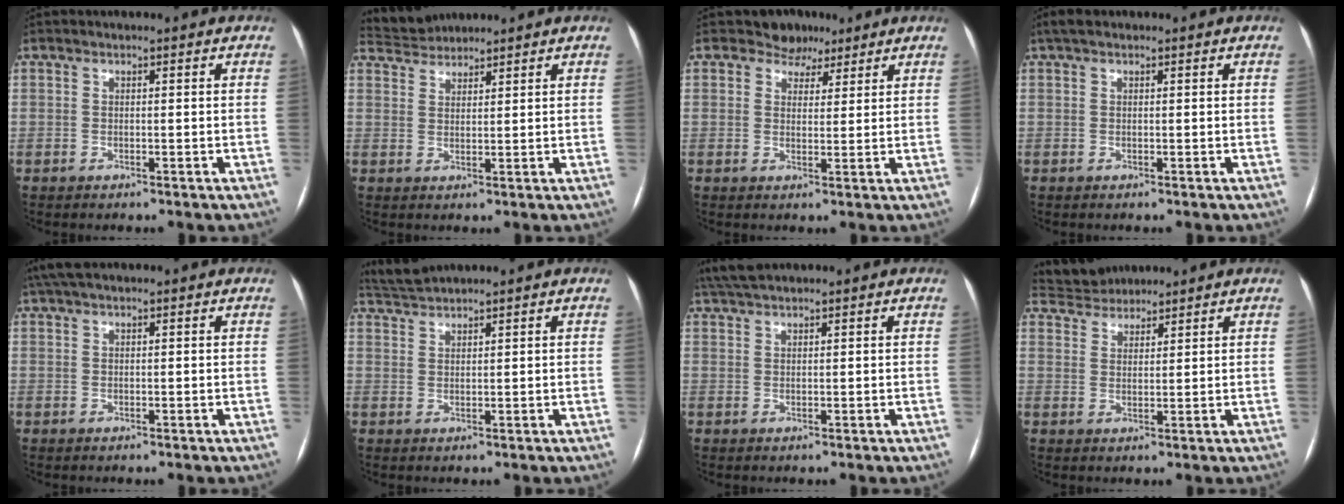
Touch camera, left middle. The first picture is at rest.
{"total": 3.9, "force": [3.9, 0.4, -0.3], "torque": [-0.004, 0.024, 0.076]}
{"total": 4.1, "force": [3.0, 2.8, 0.3], "torque": [0.000, 0.005, 0.042]}
{"total": 2.0, "force": [1.3, 0.8, 1.3], "torque": [-0.028, 0.024, 0.024]}
{"total": 3.7, "force": [2.8, 0.7, 2.2], "torque": [-0.045, 0.035, 0.053]}
{"total": 3.0, "force": [2.9, -0.7, -0.1], "torque": [-0.007, 0.011, 0.065]}
{"total": 3.8, "force": [3.4, 0.5, 1.7], "torque": [-0.037, 0.025, 0.068]}
{"total": 5.7, "force": [5.4, 1.4, 0.7], "torque": [-0.018, 0.031, 0.101]}